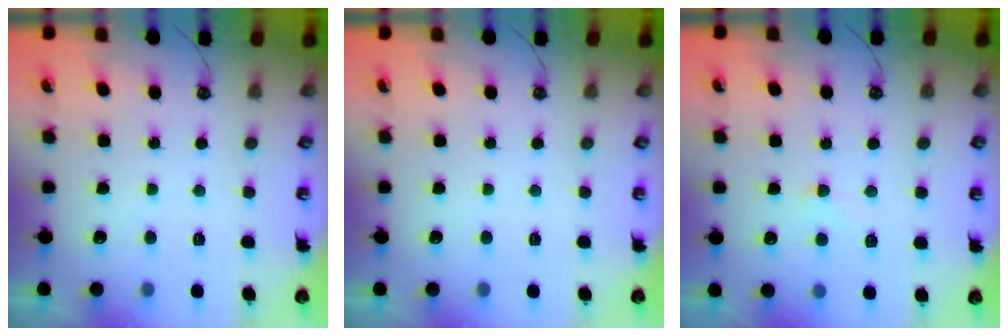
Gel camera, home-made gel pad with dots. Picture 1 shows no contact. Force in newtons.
{"total": 0.0}
{"total": 1.5, "press": 1.2, "slide": 0.8}